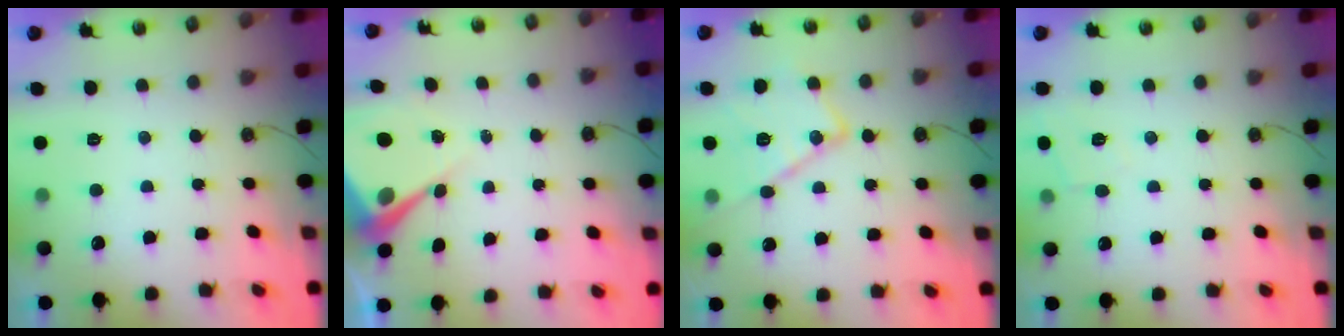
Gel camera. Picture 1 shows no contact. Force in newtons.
{"total": 7.0, "press": 6.9, "slide": 0.8}
{"total": 14.6, "press": 14.6, "slide": 1.3}
{"total": 4.9, "press": 4.8, "slide": 0.8}